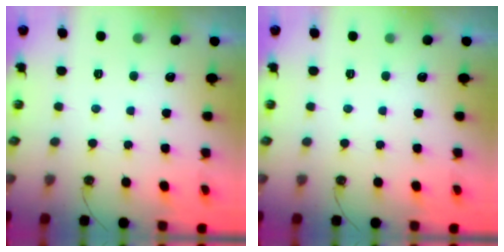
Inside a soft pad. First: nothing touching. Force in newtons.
{"total": 0.0}